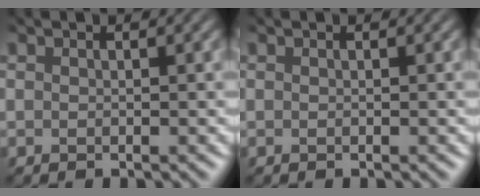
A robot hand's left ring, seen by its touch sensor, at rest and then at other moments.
{"total": 0.0}